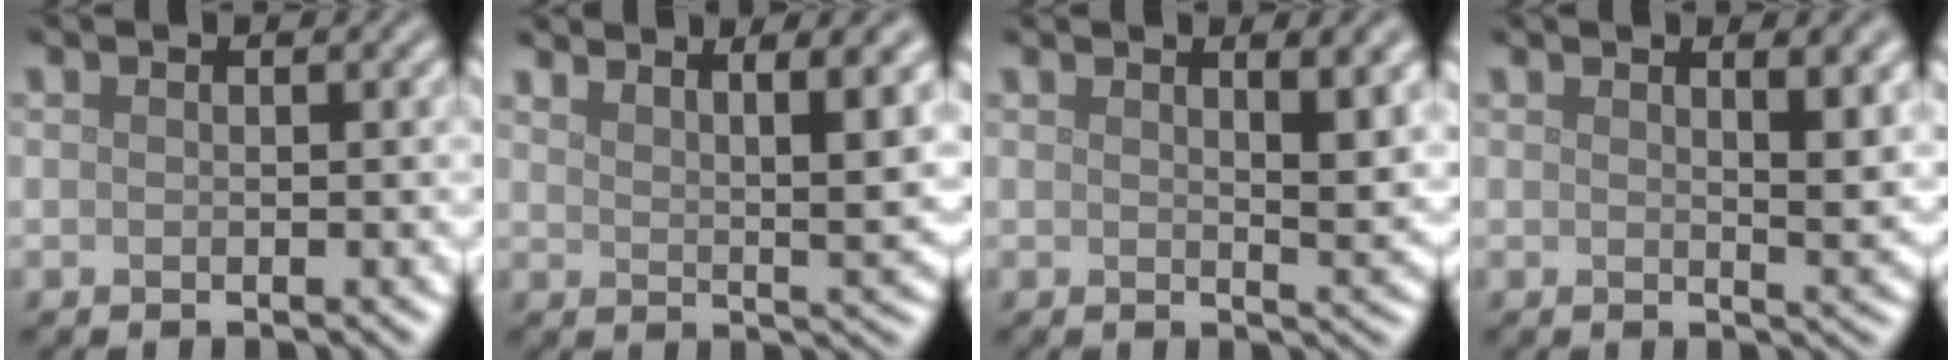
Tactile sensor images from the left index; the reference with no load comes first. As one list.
[{"total": 5.7, "force": [3.6, 1.5, 4.1], "torque": [-0.040, 0.004, 0.055]}, {"total": 4.3, "force": [2.0, 1.3, 3.6], "torque": [-0.037, -0.002, 0.030]}, {"total": 4.1, "force": [1.8, 1.2, 3.4], "torque": [-0.036, -0.002, 0.027]}]